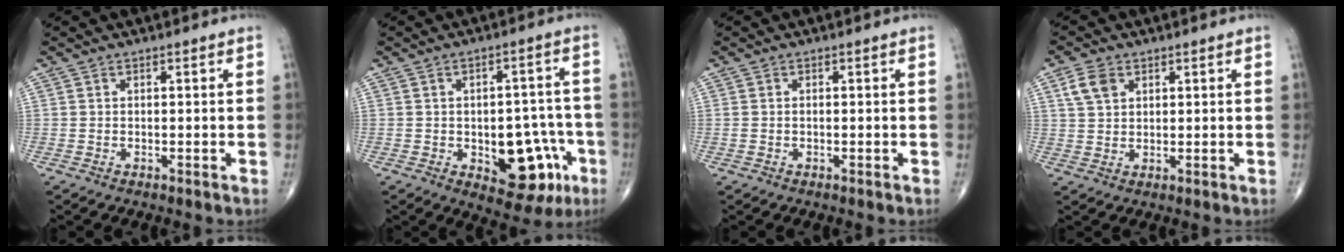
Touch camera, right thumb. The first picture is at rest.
{"total": 12.1, "force": [-4.3, 6.9, 8.9], "torque": [-0.069, 0.034, -0.044]}
{"total": 0.6, "force": [-0.1, 0.4, 0.4], "torque": [-0.017, 0.007, 0.002]}
{"total": 4.7, "force": [2.1, 3.2, 2.7], "torque": [-0.044, 0.000, 0.043]}